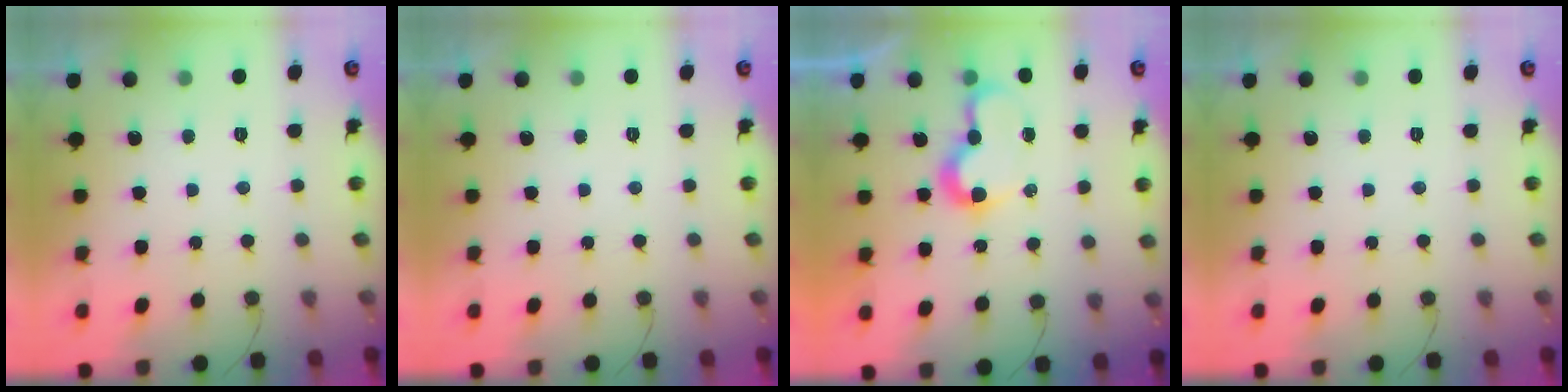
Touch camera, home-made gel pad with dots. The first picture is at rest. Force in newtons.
{"total": 0.0}
{"total": 7.0, "press": 7.0, "slide": 0.1}
{"total": 0.0}